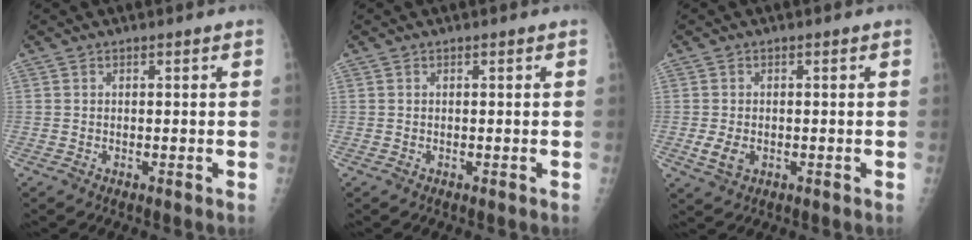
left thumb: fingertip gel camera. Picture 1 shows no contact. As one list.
[{"total": 0.0}, {"total": 3.4, "force": [-0.8, 2.4, 2.3], "torque": [-0.045, -0.002, -0.011]}]